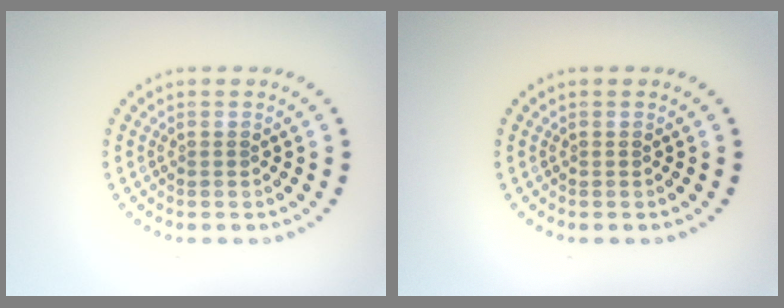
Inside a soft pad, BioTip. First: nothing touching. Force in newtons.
{"total": 0.0}